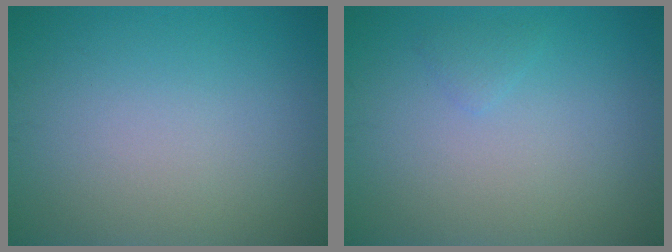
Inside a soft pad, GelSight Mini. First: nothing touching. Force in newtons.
{"total": 0.7, "press": 0.7, "slide": 0.0}